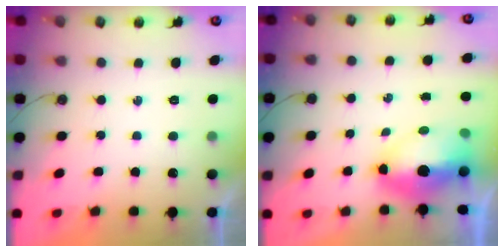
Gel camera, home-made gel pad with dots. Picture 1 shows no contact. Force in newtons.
{"total": 9.5, "press": 9.5, "slide": 1.0}